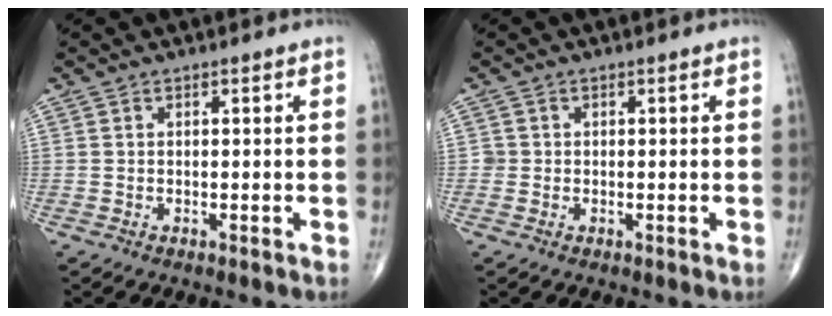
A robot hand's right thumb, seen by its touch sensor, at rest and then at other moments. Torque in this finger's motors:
{"motor_torque": [0.14, 0.03, 0.25, 0.18, -0.09]}